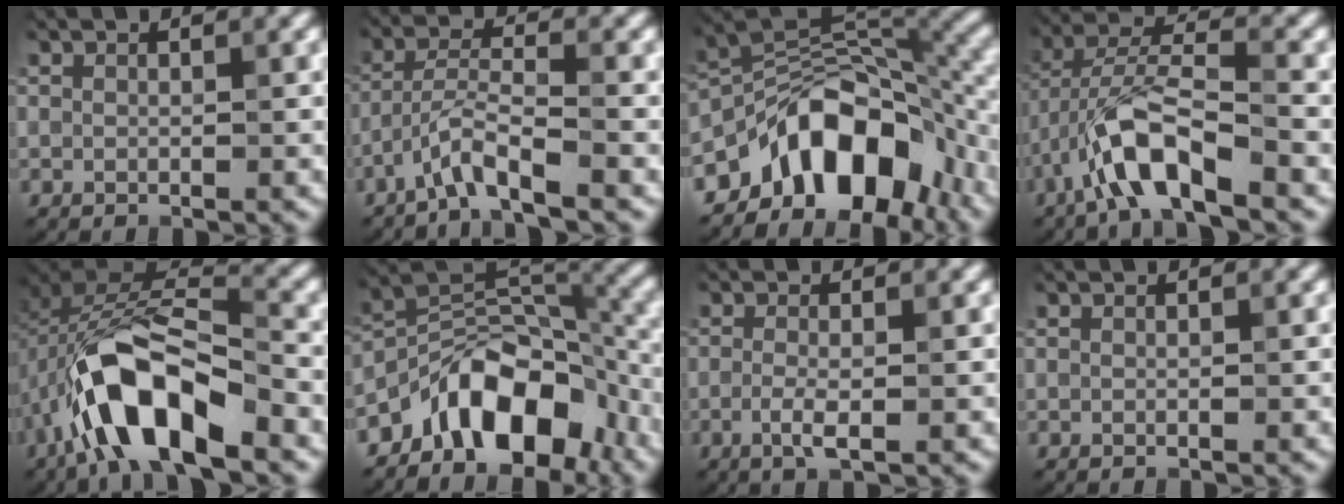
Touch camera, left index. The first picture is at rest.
{"total": 3.4, "force": [-2.4, 0.2, 2.4], "torque": [-0.047, 0.012, -0.056]}
{"total": 11.2, "force": [-6.1, 6.2, 7.1], "torque": [-0.093, 0.008, -0.112]}
{"total": 7.0, "force": [-3.7, 2.1, 5.6], "torque": [-0.107, 0.013, -0.072]}
{"total": 10.3, "force": [-4.0, 4.6, 8.3], "torque": [-0.160, 0.017, -0.075]}
{"total": 8.5, "force": [-5.0, 4.5, 5.3], "torque": [-0.058, 0.009, -0.090]}
{"total": 2.0, "force": [-0.6, 0.4, 1.9], "torque": [-0.040, -0.003, -0.015]}
{"total": 0.0}